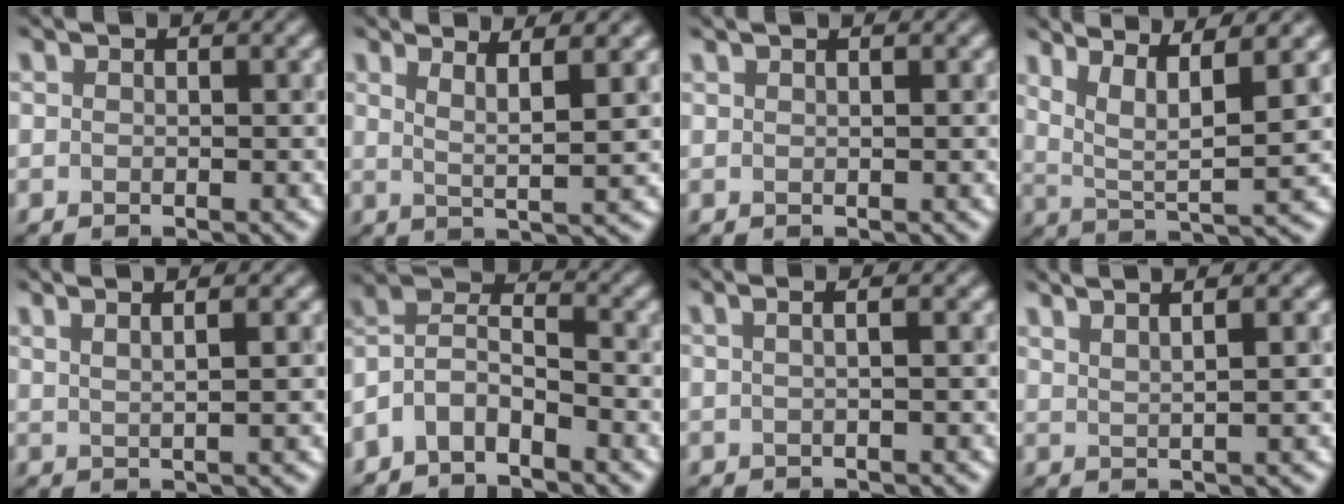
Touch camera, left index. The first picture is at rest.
{"total": 3.4, "force": [1.7, 0.3, 2.9], "torque": [-0.051, 0.001, 0.042]}
{"total": 1.9, "force": [1.3, 0.9, 1.1], "torque": [0.006, 0.006, -0.004]}
{"total": 6.6, "force": [3.6, 1.1, 5.5], "torque": [-0.096, 0.009, 0.080]}
{"total": 5.3, "force": [3.3, 1.8, 3.6], "torque": [-0.032, 0.039, 0.025]}
{"total": 4.0, "force": [-3.3, 1.5, 1.8], "torque": [-0.037, 0.010, -0.066]}
{"total": 3.4, "force": [1.3, 1.7, 2.6], "torque": [-0.010, 0.029, -0.014]}
{"total": 6.0, "force": [4.1, 1.9, 3.9], "torque": [-0.037, 0.042, 0.036]}